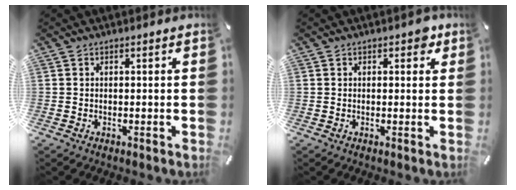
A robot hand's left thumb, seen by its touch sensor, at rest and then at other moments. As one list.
[{"total": 2.0, "force": [0.8, 1.2, 1.4], "torque": [-0.007, -0.002, 0.007]}]